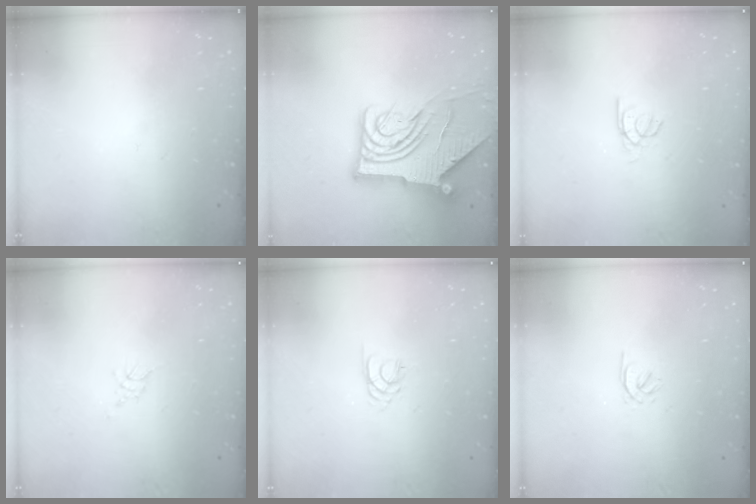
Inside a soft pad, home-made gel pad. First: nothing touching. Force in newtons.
{"total": 14.7, "press": 14.6, "slide": 1.7}
{"total": 2.5, "press": 2.4, "slide": 0.3}
{"total": 2.1, "press": 2.1, "slide": 0.5}
{"total": 2.4, "press": 2.4, "slide": 0.3}
{"total": 0.5, "press": 0.3, "slide": 0.4}